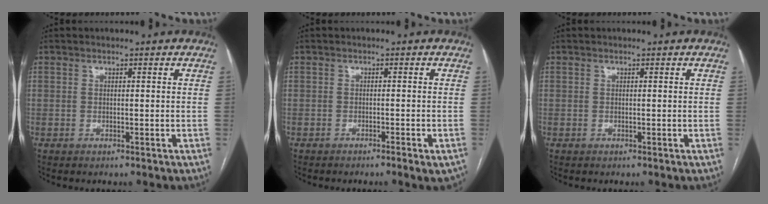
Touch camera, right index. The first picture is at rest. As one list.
[{"total": 2.9, "force": [-1.9, 0.4, 2.2], "torque": [-0.020, 0.001, -0.022]}, {"total": 0.0}]